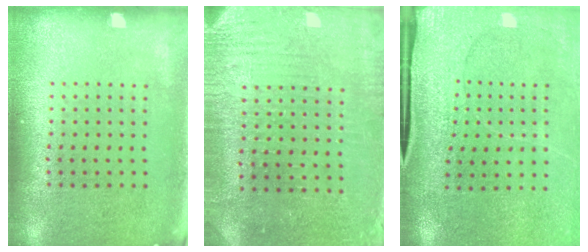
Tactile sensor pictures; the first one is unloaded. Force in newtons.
{"total": 3.2, "press": 3.2, "slide": 0.4}
{"total": 2.9, "press": 2.8, "slide": 0.7}